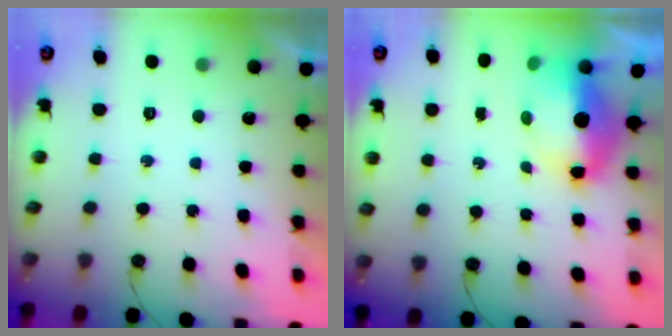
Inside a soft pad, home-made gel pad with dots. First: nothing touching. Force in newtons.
{"total": 8.3, "press": 8.2, "slide": 1.0}